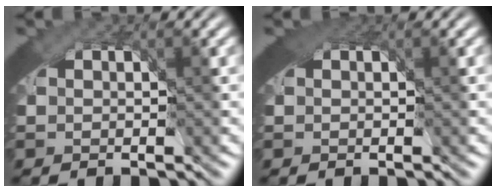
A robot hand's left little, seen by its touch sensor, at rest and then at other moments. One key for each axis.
{"total": 0.7, "fx": 0.2, "fy": 0.3, "fz": 0.6, "tx": -0.008, "ty": 0.007, "tz": -0.001}